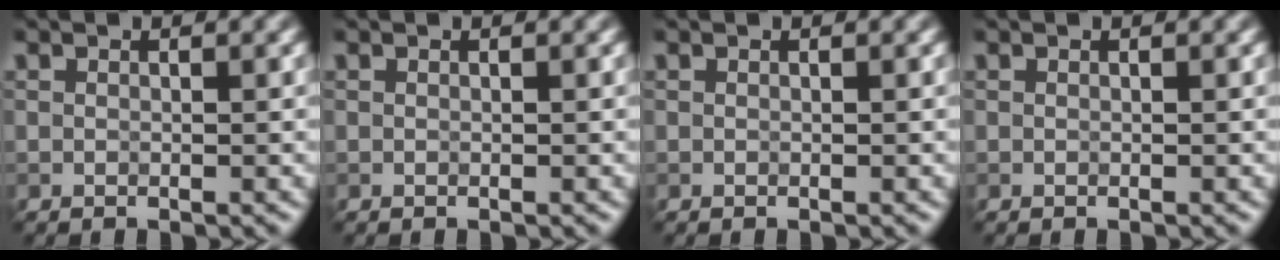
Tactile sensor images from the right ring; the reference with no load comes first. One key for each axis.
{"total": 0.0}
{"total": 0.0}
{"total": 0.0}